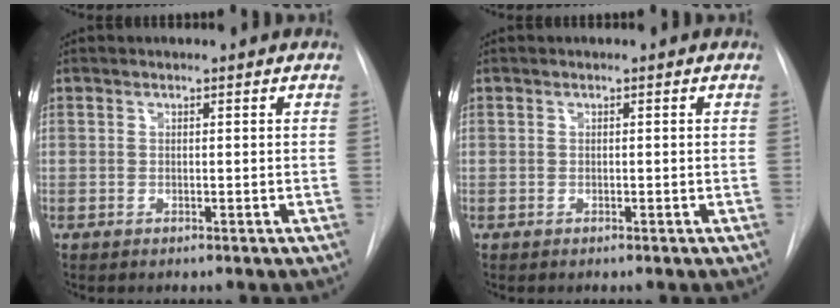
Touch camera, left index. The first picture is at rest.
{"total": 0.0}